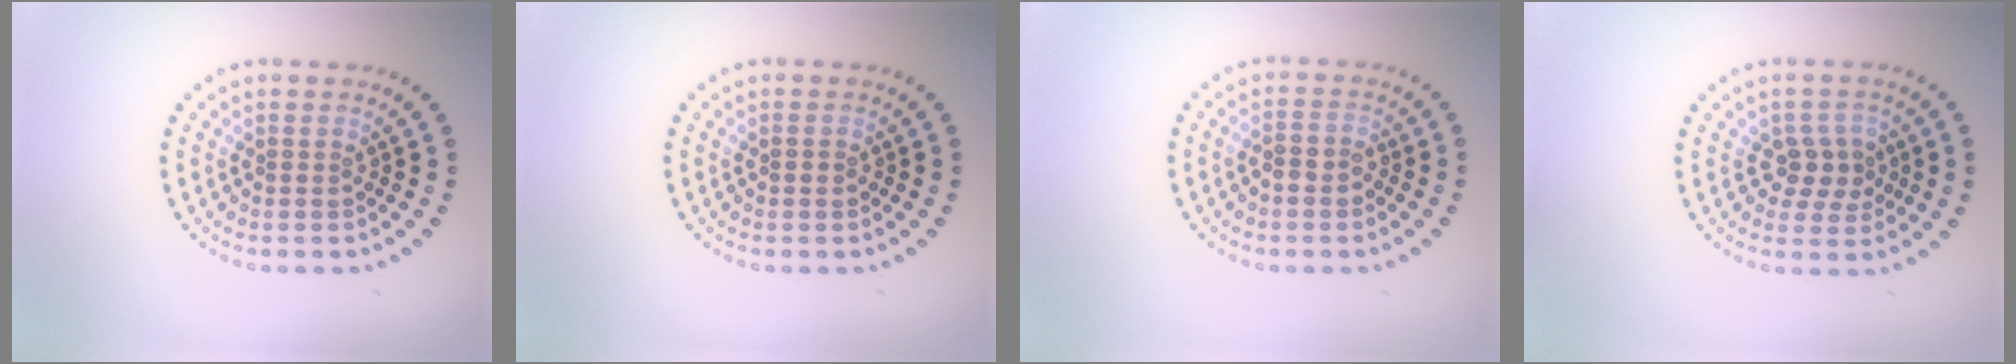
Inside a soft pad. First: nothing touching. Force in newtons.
{"total": 0.7, "press": 0.7, "slide": 0.1}
{"total": 1.3, "press": 1.1, "slide": 0.7}
{"total": 2.7, "press": 2.5, "slide": 1.0}